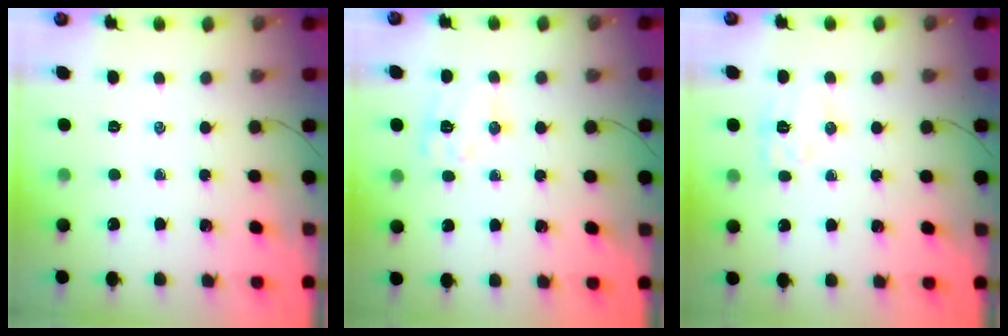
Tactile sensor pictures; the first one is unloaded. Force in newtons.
{"total": 10.0, "press": 10.0, "slide": 0.5}
{"total": 7.2, "press": 7.2, "slide": 0.3}